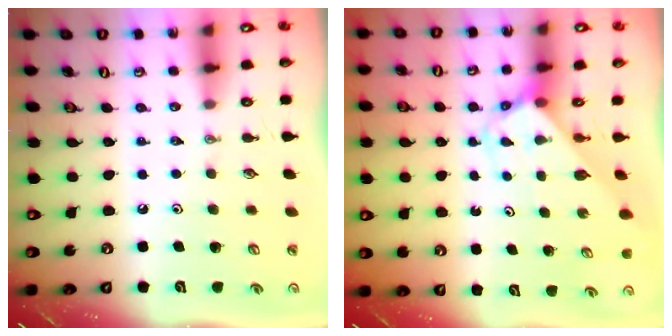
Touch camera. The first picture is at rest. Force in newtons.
{"total": 2.7, "press": 2.7, "slide": 0.2}